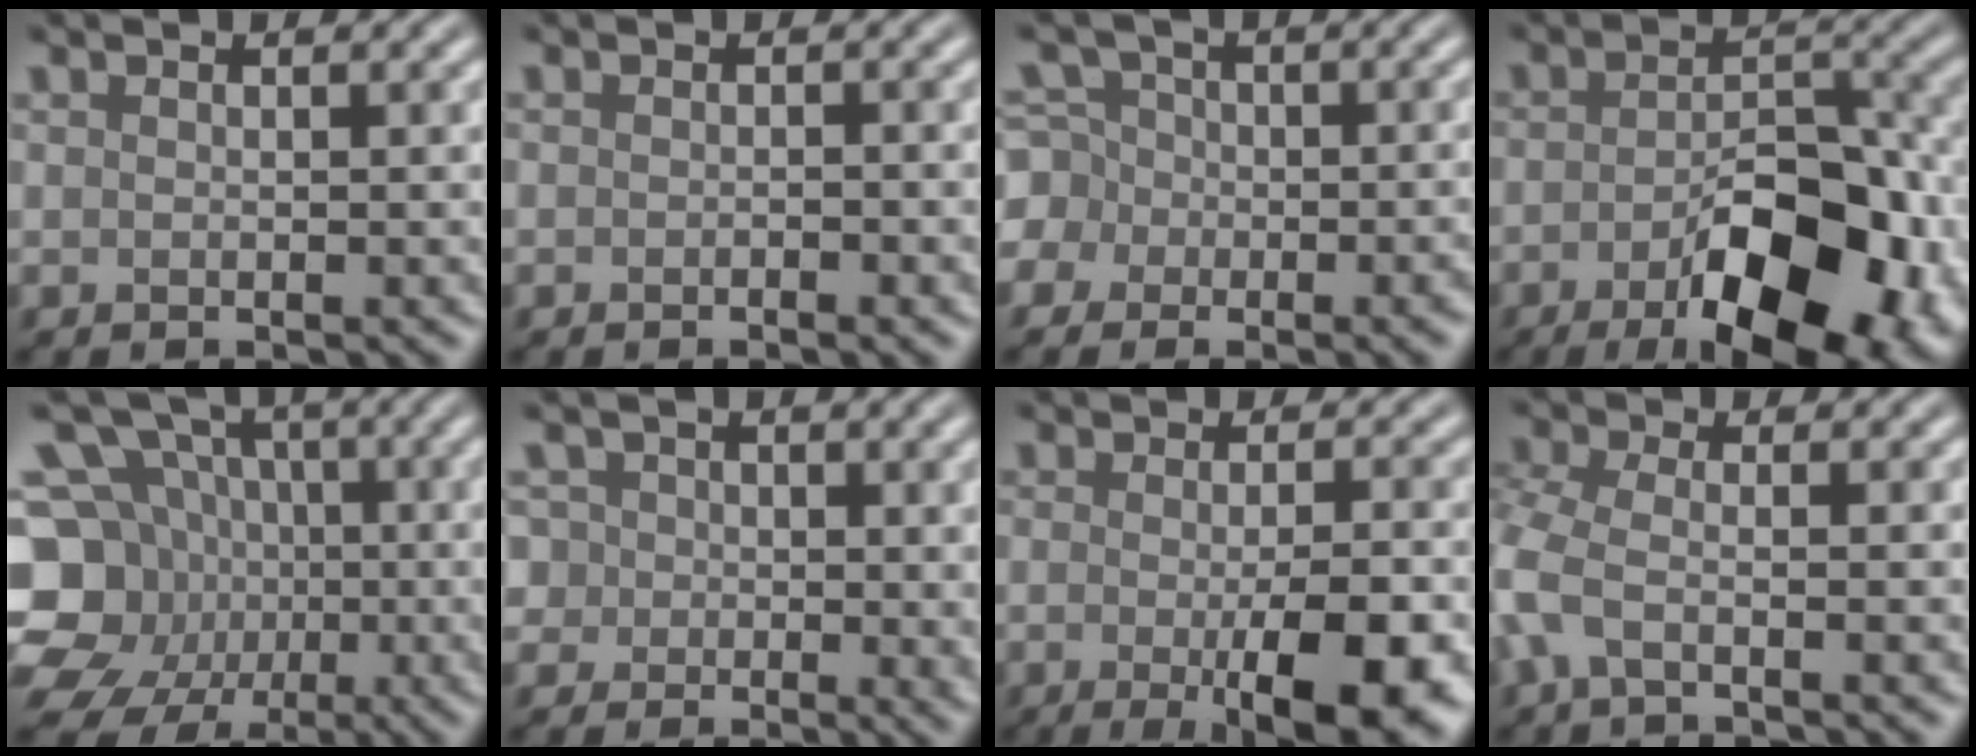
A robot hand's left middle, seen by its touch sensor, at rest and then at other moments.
{"total": 0.7, "force": [-0.6, 0.0, 0.4], "torque": [-0.004, -0.003, -0.006]}
{"total": 6.5, "force": [-2.5, 5.8, 1.6], "torque": [-0.024, 0.014, -0.074]}
{"total": 11.2, "force": [-5.4, 4.6, 8.7], "torque": [-0.130, -0.006, -0.070]}
{"total": 13.6, "force": [-3.5, 12.4, 4.4], "torque": [-0.128, -0.008, -0.080]}
{"total": 3.6, "force": [0.9, 3.1, 1.5], "torque": [-0.035, 0.005, 0.010]}
{"total": 7.7, "force": [-2.6, 2.2, 7.0], "torque": [-0.098, -0.015, -0.029]}
{"total": 2.9, "force": [-1.0, 1.1, 2.5], "torque": [-0.070, -0.005, -0.030]}